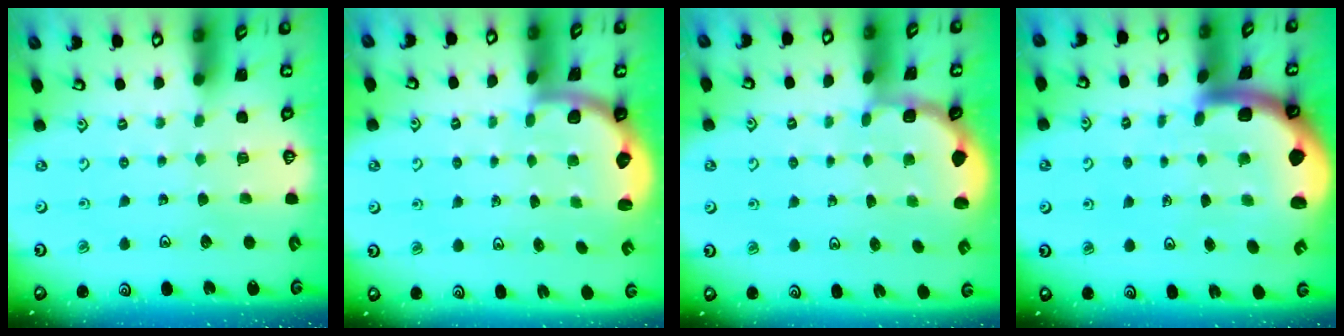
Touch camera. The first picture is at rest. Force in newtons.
{"total": 2.2, "press": 2.1, "slide": 0.8}
{"total": 2.0, "press": 1.8, "slide": 0.7}
{"total": 6.0, "press": 5.9, "slide": 0.8}